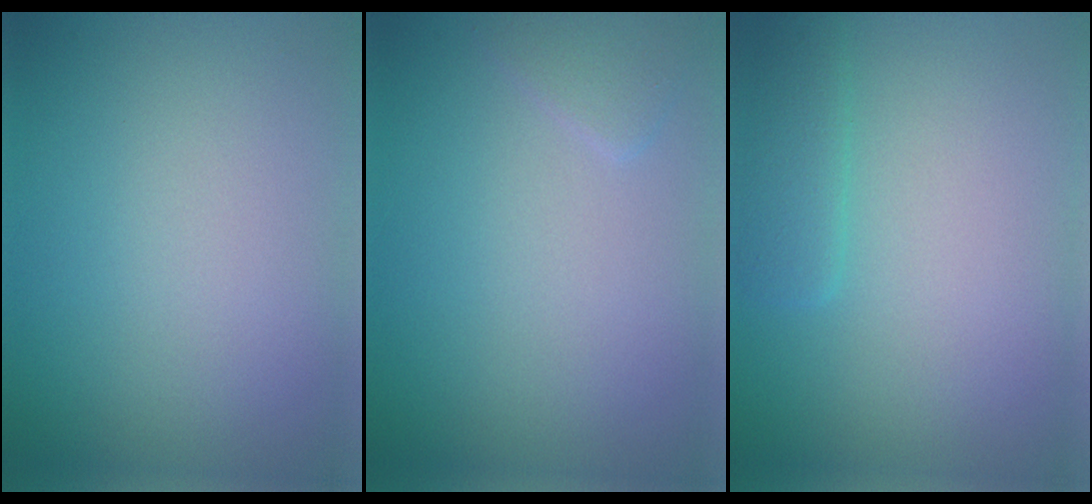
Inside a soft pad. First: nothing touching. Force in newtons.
{"total": 1.2, "press": 1.2, "slide": 0.1}
{"total": 1.8, "press": 1.8, "slide": 0.0}